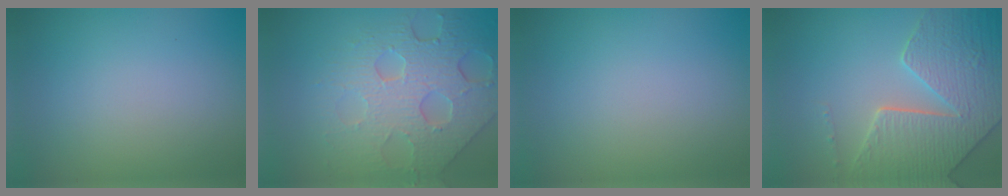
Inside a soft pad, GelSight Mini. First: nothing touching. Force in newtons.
{"total": 7.9, "press": 5.6, "slide": 5.6}
{"total": 0.0}
{"total": 7.0, "press": 5.9, "slide": 3.9}